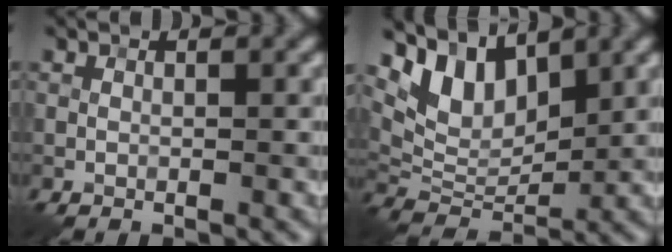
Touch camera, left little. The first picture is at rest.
{"total": 6.4, "force": [4.1, 3.2, 3.7], "torque": [-0.073, -0.005, 0.075]}